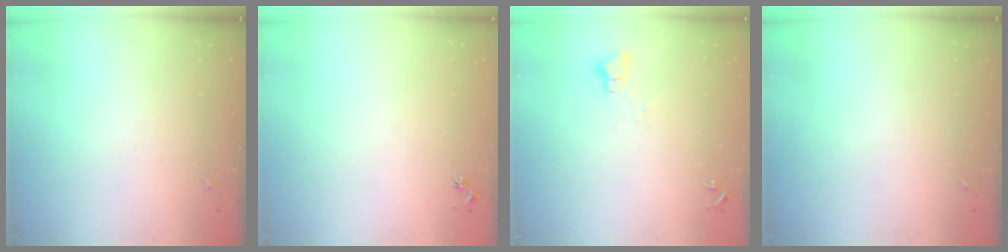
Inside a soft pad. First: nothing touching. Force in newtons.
{"total": 3.0, "press": 2.9, "slide": 0.4}
{"total": 2.6, "press": 2.6, "slide": 0.1}
{"total": 0.0}